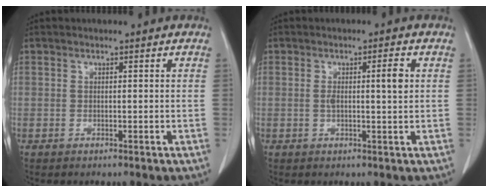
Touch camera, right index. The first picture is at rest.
{"total": 3.7, "force": [0.6, 0.2, 3.6], "torque": [-0.063, 0.006, 0.012]}